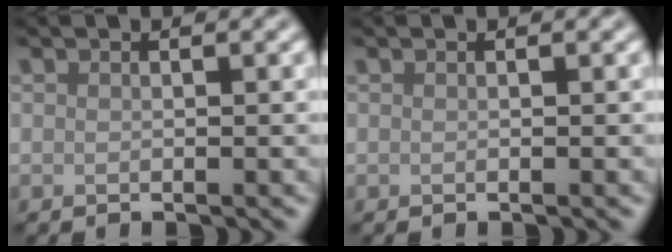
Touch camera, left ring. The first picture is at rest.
{"total": 0.0}